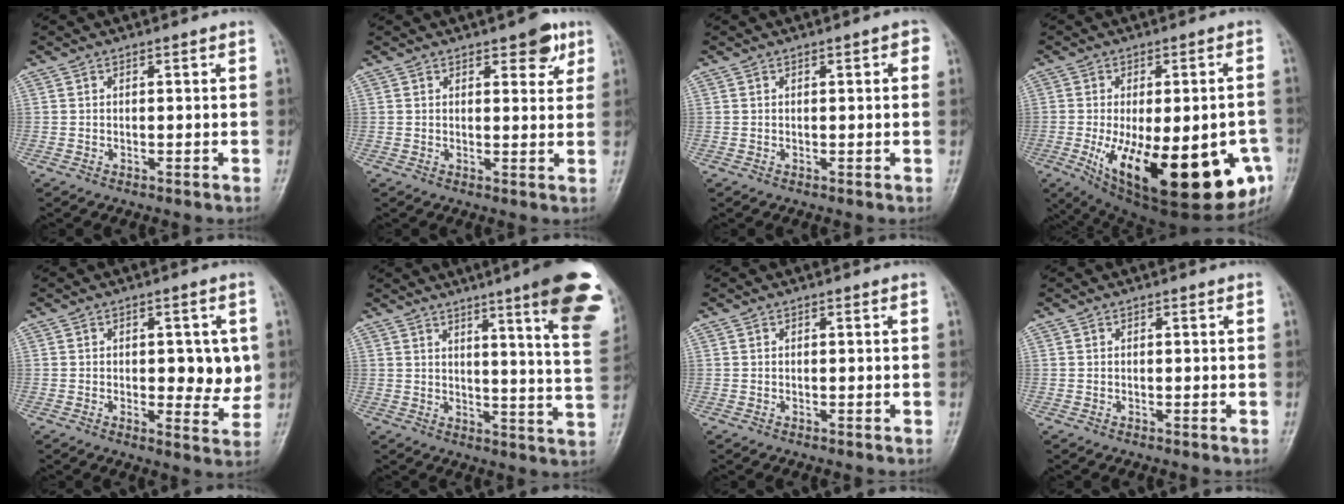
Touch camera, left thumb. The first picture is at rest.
{"total": 5.3, "force": [3.1, 2.4, 3.6], "torque": [-0.024, -0.013, 0.034]}
{"total": 2.0, "force": [0.6, 0.7, 1.8], "torque": [-0.019, 0.002, 0.005]}
{"total": 26.1, "force": [-9.3, 9.8, 22.4], "torque": [-0.272, -0.017, -0.110]}
{"total": 8.2, "force": [0.6, 3.9, 7.2], "torque": [-0.064, -0.012, 0.012]}
{"total": 19.4, "force": [11.2, 1.8, 15.8], "torque": [-0.177, -0.054, 0.128]}
{"total": 0.0}
{"total": 0.0}